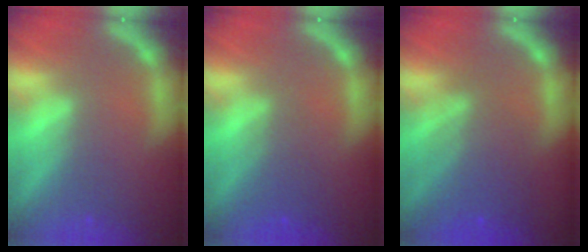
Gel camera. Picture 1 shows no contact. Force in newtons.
{"total": 2.5}
{"total": 5.5}